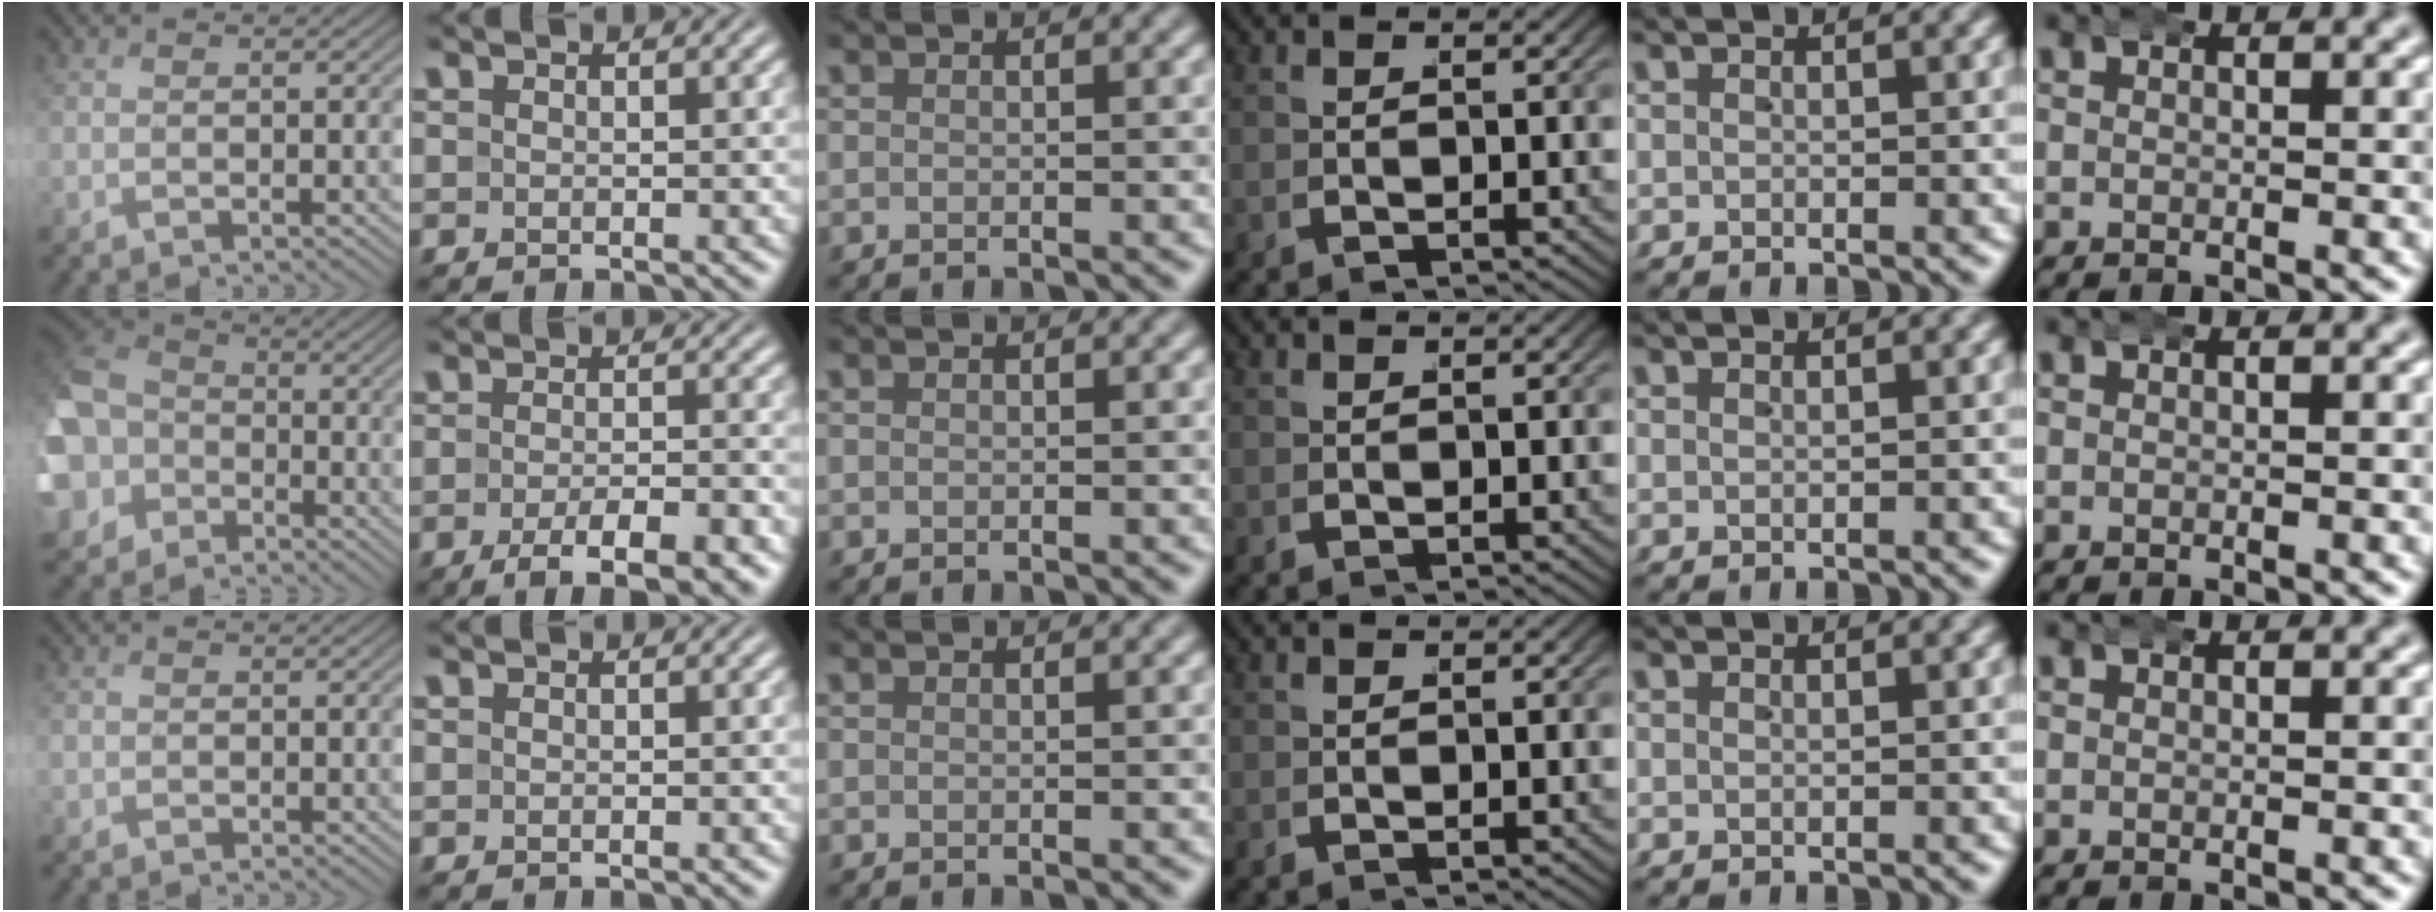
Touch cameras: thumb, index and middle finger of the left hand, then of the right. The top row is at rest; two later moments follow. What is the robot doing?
{"motion": "wrap", "object": "arm wrap"}